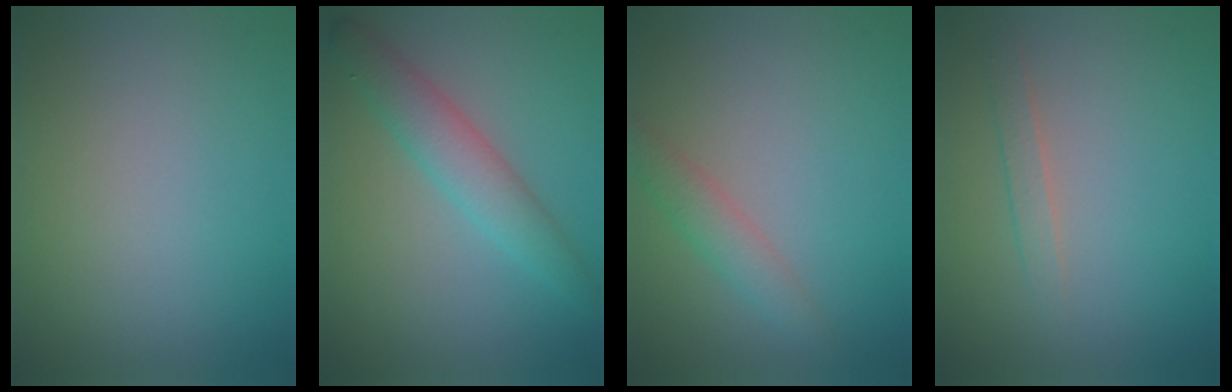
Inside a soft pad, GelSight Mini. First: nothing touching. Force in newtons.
{"total": 3.8, "press": 3.8, "slide": 0.1}
{"total": 2.2, "press": 2.2, "slide": 0.1}
{"total": 1.3, "press": 1.3, "slide": 0.1}